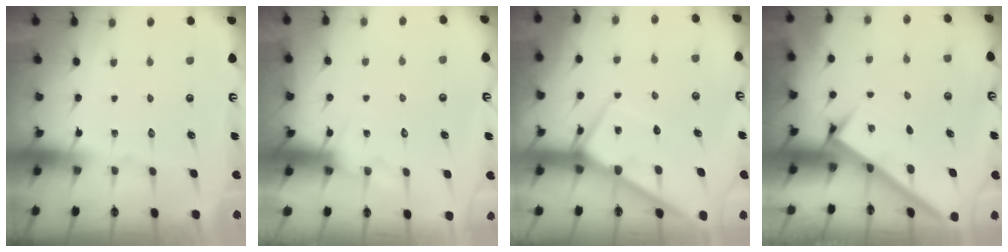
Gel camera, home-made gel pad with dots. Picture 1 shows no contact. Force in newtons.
{"total": 6.1, "press": 6.1, "slide": 0.5}
{"total": 7.3, "press": 7.3, "slide": 0.8}
{"total": 2.9, "press": 2.9, "slide": 0.1}